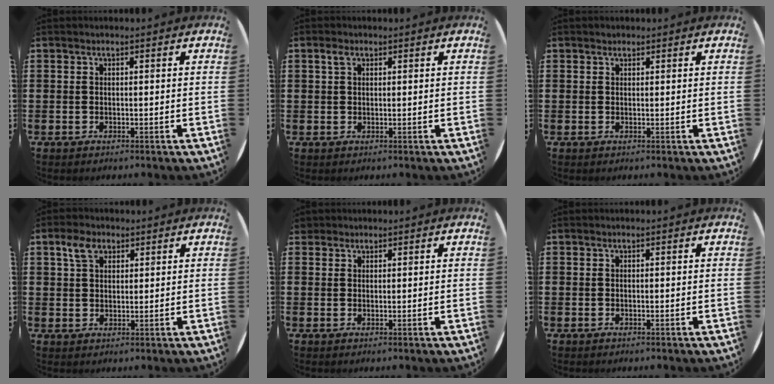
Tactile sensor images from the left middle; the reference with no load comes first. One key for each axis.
{"total": 1.4, "fx": 0.8, "fy": 1.0, "fz": 0.6, "tx": -0.006, "ty": 0.002, "tz": 0.013}
{"total": 0.5, "fx": 0.4, "fy": 0.3, "fz": -0.1, "tx": 0.011, "ty": 0.001, "tz": 0.006}
{"total": 3.5, "fx": 2.2, "fy": 2.1, "fz": 1.6, "tx": -0.029, "ty": 0.005, "tz": 0.039}
{"total": 1.1, "fx": 1.0, "fy": 0.4, "fz": -0.1, "tx": 0.001, "ty": 0.003, "tz": 0.019}
{"total": 0.0}